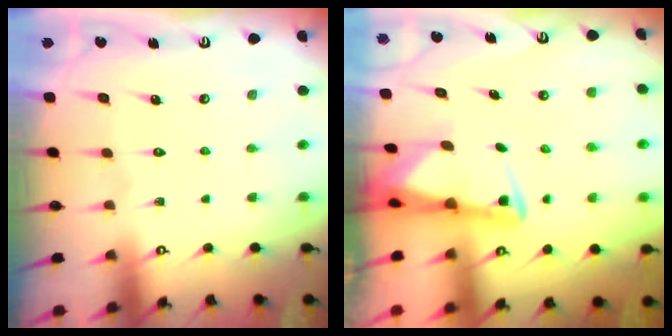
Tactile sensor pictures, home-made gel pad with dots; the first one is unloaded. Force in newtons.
{"total": 2.5, "press": 2.4, "slide": 0.6}